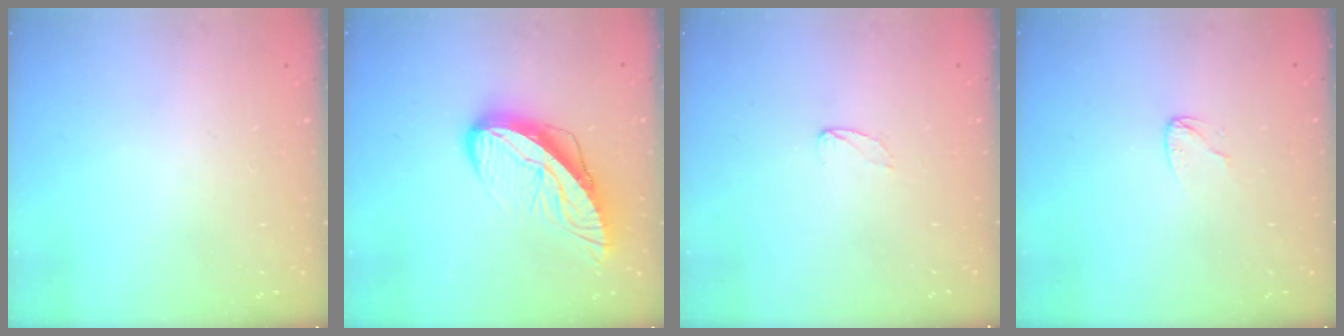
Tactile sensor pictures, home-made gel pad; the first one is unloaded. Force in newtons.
{"total": 12.1, "press": 12.1, "slide": 1.4}
{"total": 4.0, "press": 4.0, "slide": 0.4}
{"total": 3.8, "press": 3.8, "slide": 0.2}